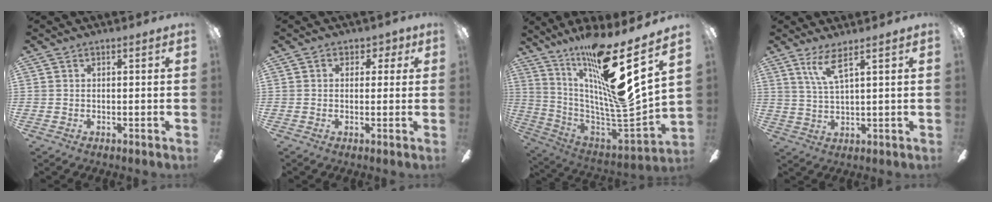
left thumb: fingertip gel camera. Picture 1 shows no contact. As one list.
[{"total": 2.4, "force": [0.2, 2.1, 1.2], "torque": [0.001, 0.003, -0.002]}, {"total": 20.7, "force": [12.9, 1.9, 16.1], "torque": [-0.281, -0.111, 0.198]}, {"total": 6.7, "force": [4.2, 1.0, 5.1], "torque": [-0.113, -0.006, 0.073]}]